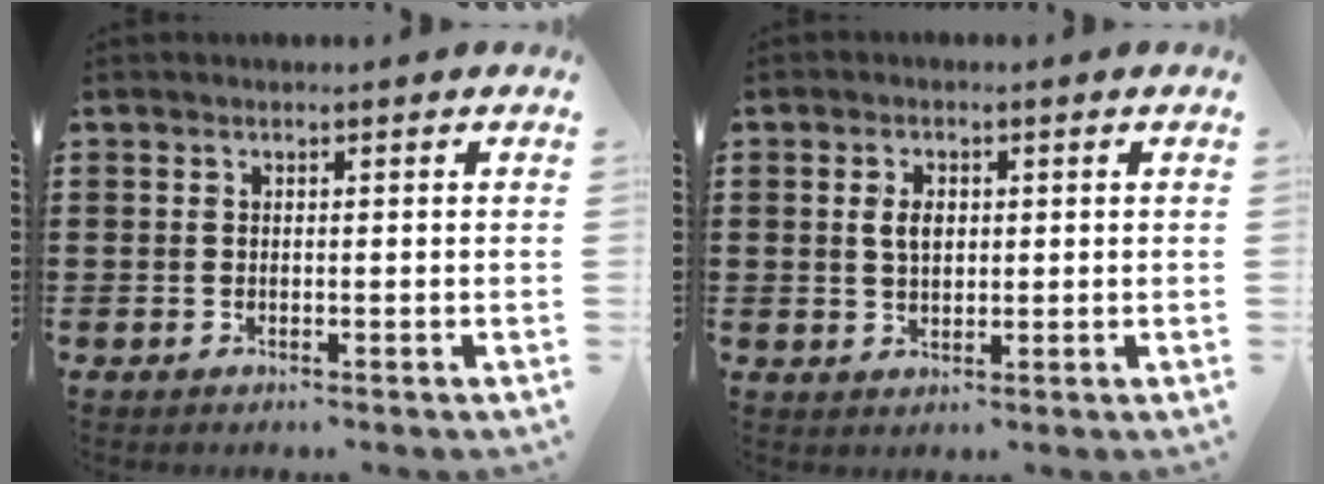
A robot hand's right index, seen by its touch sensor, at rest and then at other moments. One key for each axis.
{"total": 3.1, "fx": 0.5, "fy": 1.8, "fz": 2.4, "tx": -0.043, "ty": 0.005, "tz": 0.005}